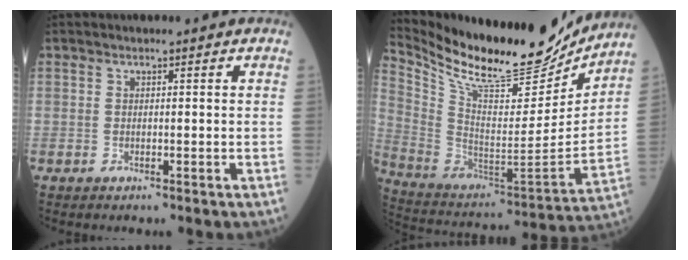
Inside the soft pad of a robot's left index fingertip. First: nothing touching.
{"total": 22.3, "force": [20.0, 4.6, 8.9], "torque": [-0.179, -0.051, 0.327]}